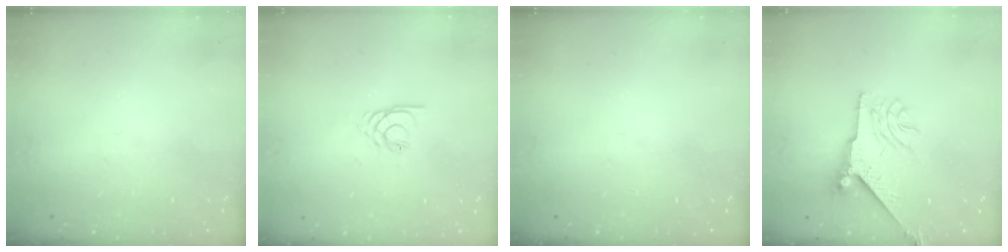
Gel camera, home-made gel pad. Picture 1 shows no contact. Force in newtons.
{"total": 2.2, "press": 2.1, "slide": 0.4}
{"total": 0.0}
{"total": 8.3, "press": 8.2, "slide": 0.8}